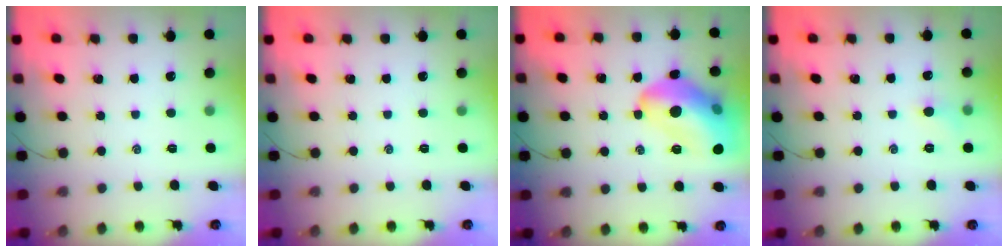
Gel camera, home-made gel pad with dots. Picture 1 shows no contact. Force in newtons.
{"total": 0.0}
{"total": 19.7, "press": 19.5, "slide": 3.0}
{"total": 4.6, "press": 4.4, "slide": 1.6}